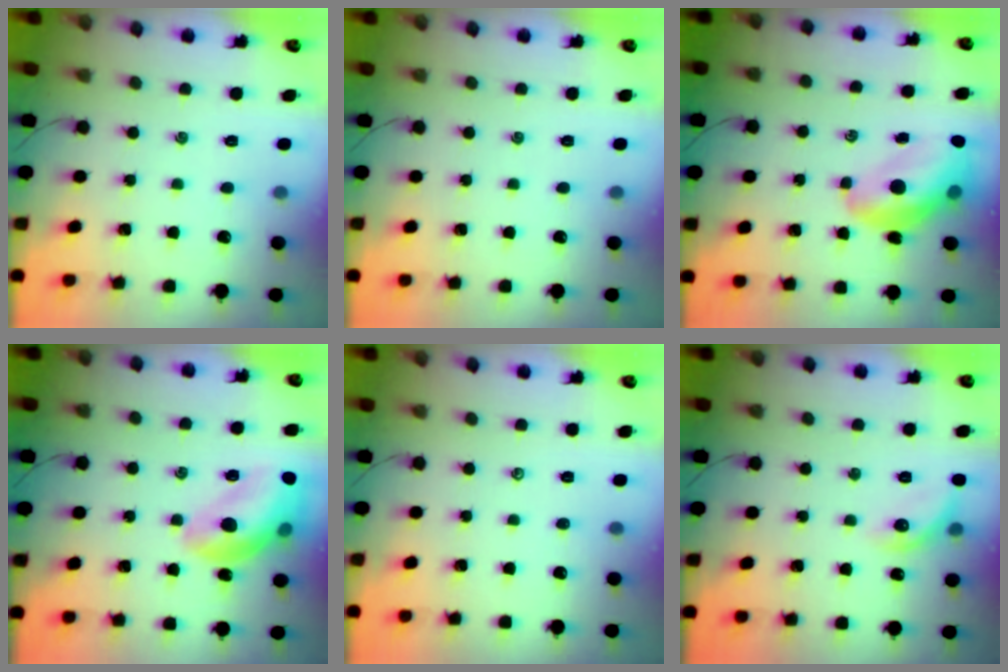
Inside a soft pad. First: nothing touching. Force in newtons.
{"total": 0.0}
{"total": 12.8, "press": 12.3, "slide": 3.6}
{"total": 16.6, "press": 16.4, "slide": 2.3}
{"total": 0.0}
{"total": 8.4, "press": 8.4, "slide": 0.2}